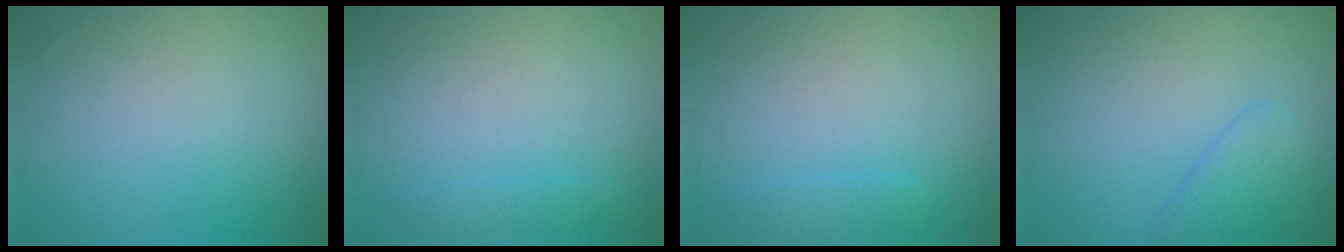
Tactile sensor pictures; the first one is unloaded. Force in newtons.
{"total": 1.0, "press": 1.0, "slide": 0.1}
{"total": 1.4, "press": 1.4, "slide": 0.1}
{"total": 2.2, "press": 2.1, "slide": 0.2}